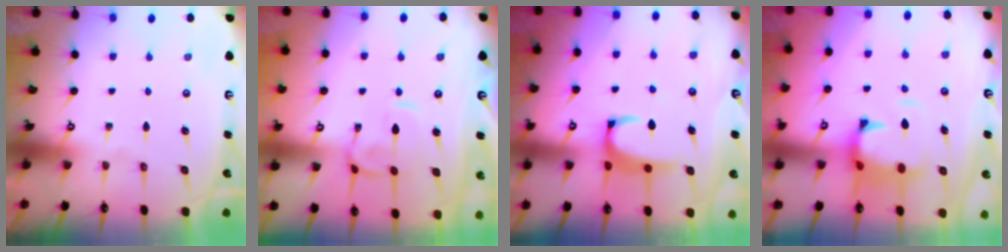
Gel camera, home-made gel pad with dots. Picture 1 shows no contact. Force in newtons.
{"total": 1.4, "press": 1.2, "slide": 0.7}
{"total": 2.4, "press": 2.3, "slide": 0.7}
{"total": 2.3, "press": 2.0, "slide": 1.2}